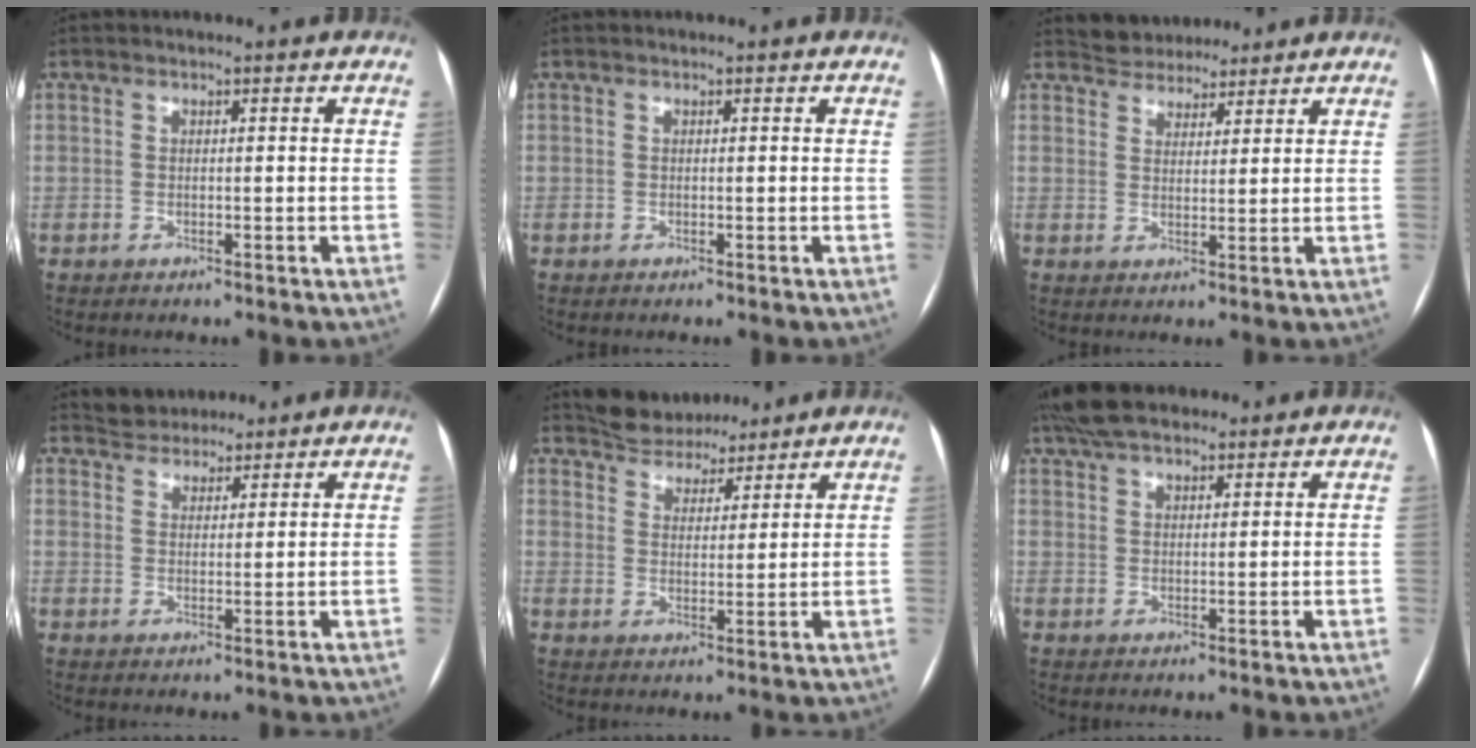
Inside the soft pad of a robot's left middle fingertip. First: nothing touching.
{"total": 0.0}
{"total": 5.4, "force": [4.9, 2.1, 0.4], "torque": [-0.009, 0.015, 0.081]}
{"total": 4.7, "force": [4.4, 1.8, 0.4], "torque": [-0.008, 0.021, 0.074]}
{"total": 7.4, "force": [6.8, 2.5, 1.0], "torque": [-0.021, 0.010, 0.114]}
{"total": 8.1, "force": [6.6, 2.7, 3.8], "torque": [-0.069, 0.034, 0.118]}